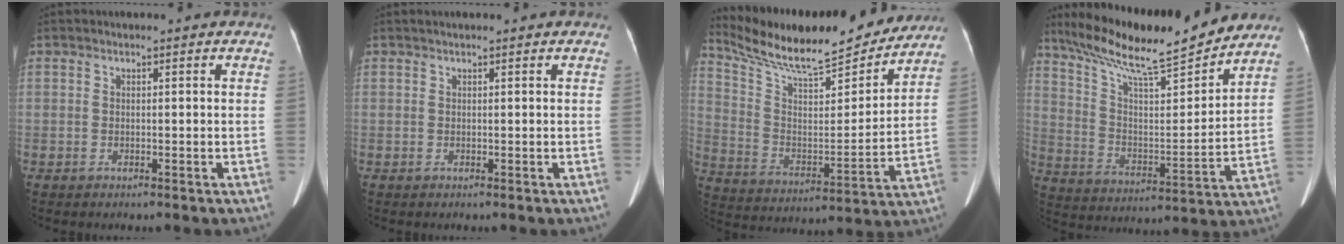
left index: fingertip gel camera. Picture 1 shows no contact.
{"total": 0.9, "force": [0.8, 0.1, 0.5], "torque": [-0.010, 0.017, 0.017]}
{"total": 21.3, "force": [19.2, 3.6, 8.6], "torque": [-0.152, 0.000, 0.304]}
{"total": 20.2, "force": [17.6, 1.7, 9.6], "torque": [-0.169, 0.002, 0.286]}